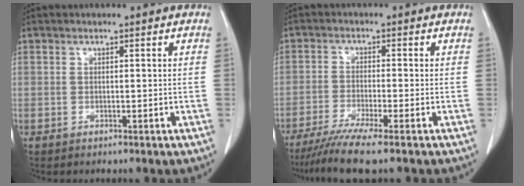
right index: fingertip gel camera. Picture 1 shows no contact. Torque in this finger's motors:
{"motor_torque": [0.95, -0.84, 0.01, 0.06]}